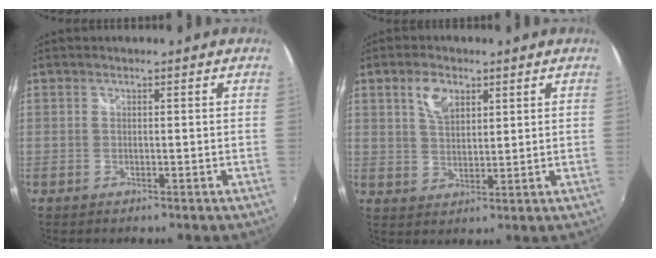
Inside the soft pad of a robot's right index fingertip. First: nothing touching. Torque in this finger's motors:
{"motor_torque": [0.14, 0.05, 0.32, 0.07]}